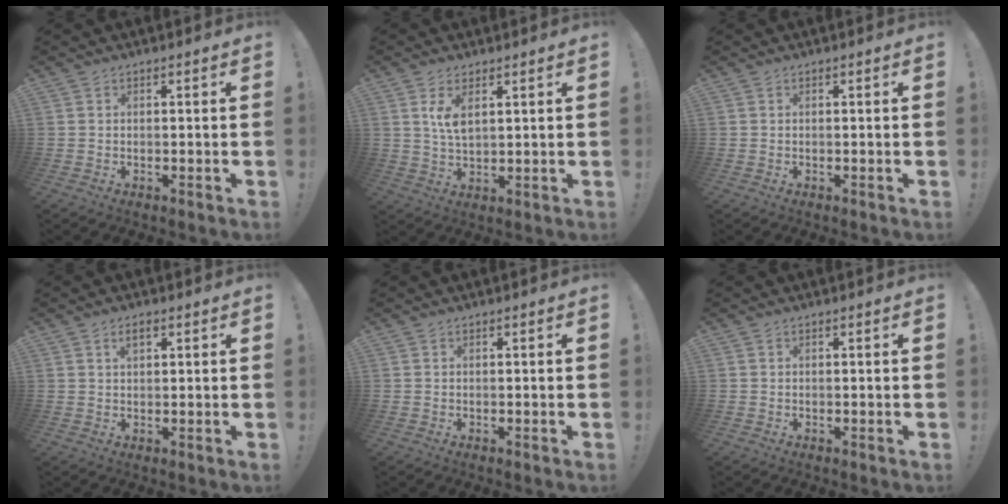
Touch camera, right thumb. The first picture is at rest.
{"total": 5.2, "force": [2.4, 2.0, 4.1], "torque": [-0.071, -0.014, 0.039]}
{"total": 0.0}
{"total": 2.5, "force": [1.2, 1.1, 1.8], "torque": [-0.029, 0.000, 0.019]}
{"total": 0.0}
{"total": 0.0}